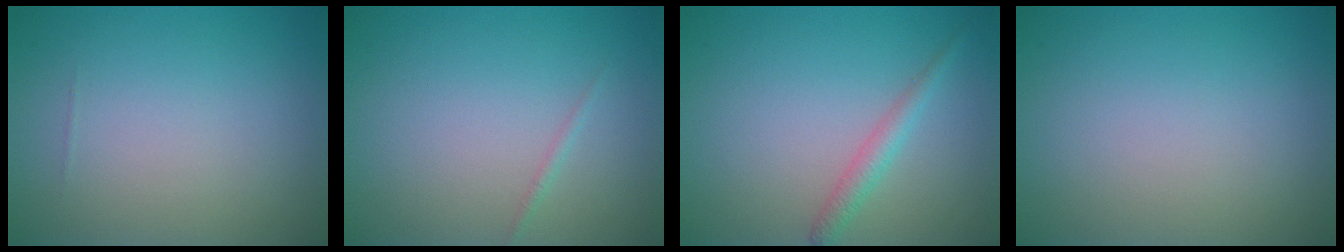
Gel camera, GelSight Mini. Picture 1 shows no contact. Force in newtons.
{"total": 0.6, "press": 0.6, "slide": 0.1}
{"total": 1.8, "press": 1.8, "slide": 0.0}
{"total": 0.0}